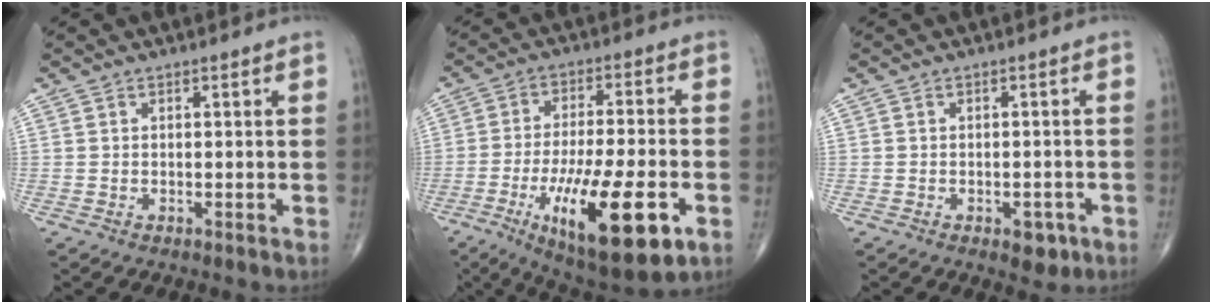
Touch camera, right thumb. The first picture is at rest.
{"total": 20.0, "force": [-7.4, 5.8, 17.7], "torque": [-0.301, 0.002, -0.109]}
{"total": 3.4, "force": [-1.7, 2.0, 2.3], "torque": [-0.012, 0.007, -0.016]}